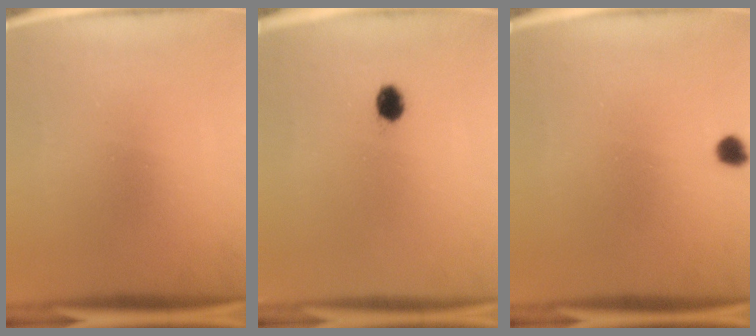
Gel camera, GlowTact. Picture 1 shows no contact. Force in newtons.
{"total": 2.9}
{"total": 2.0}